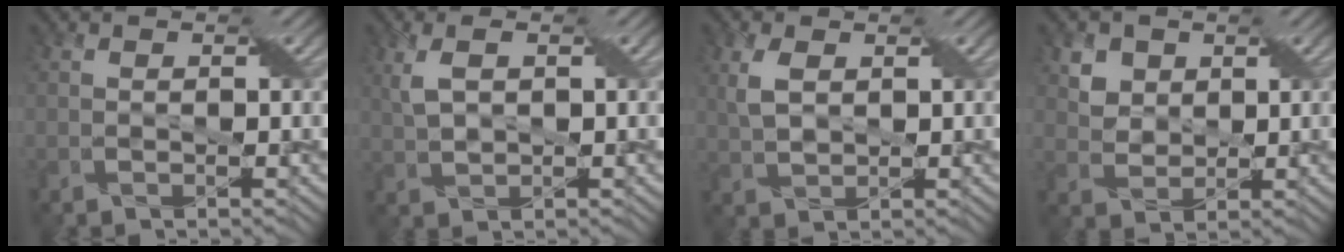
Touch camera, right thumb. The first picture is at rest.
{"total": 3.7, "force": [1.2, 1.9, 3.0], "torque": [-0.080, 0.009, 0.026]}
{"total": 3.7, "force": [1.3, 2.3, 2.6], "torque": [-0.071, 0.006, 0.028]}
{"total": 4.0, "force": [2.1, 3.2, 1.4], "torque": [-0.051, -0.011, 0.052]}